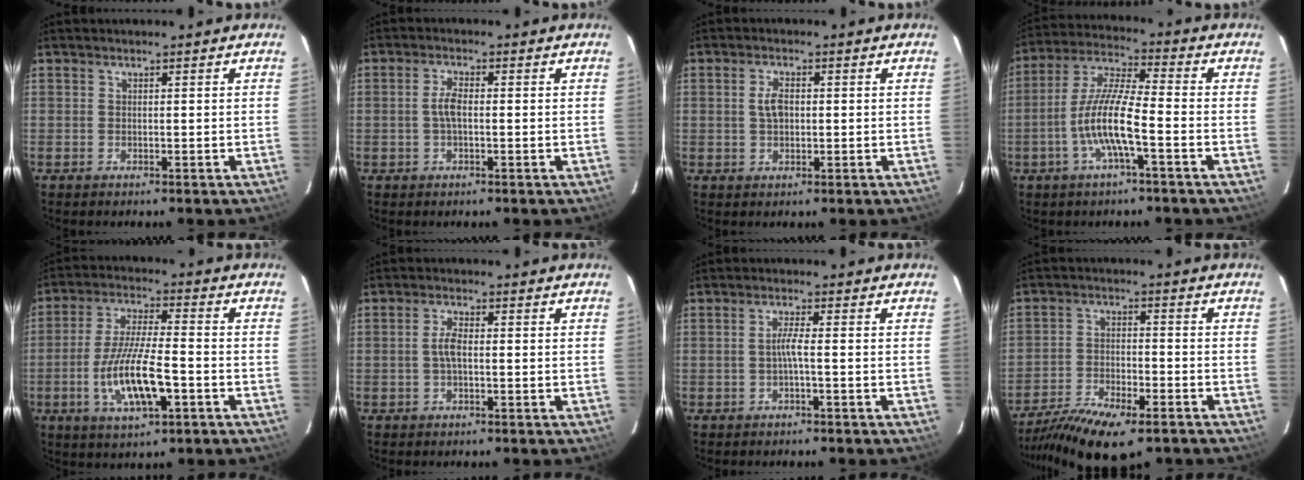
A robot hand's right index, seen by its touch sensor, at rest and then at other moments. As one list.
[{"total": 3.1, "force": [-0.3, 1.2, 2.9], "torque": [-0.060, 0.005, -0.004]}, {"total": 3.3, "force": [0.2, 1.9, 2.6], "torque": [-0.052, 0.006, 0.008]}, {"total": 10.6, "force": [-3.7, 1.3, 9.8], "torque": [-0.208, 0.003, -0.075]}, {"total": 12.6, "force": [-4.2, 3.2, 11.4], "torque": [-0.228, -0.011, -0.075]}, {"total": 2.9, "force": [-0.3, 1.0, 2.7], "torque": [-0.056, 0.005, -0.005]}, {"total": 2.0, "force": [-0.8, -0.4, 1.8], "torque": [-0.037, 0.001, -0.015]}, {"total": 14.5, "force": [-10.9, 4.4, 8.5], "torque": [-0.182, -0.036, -0.188]}]